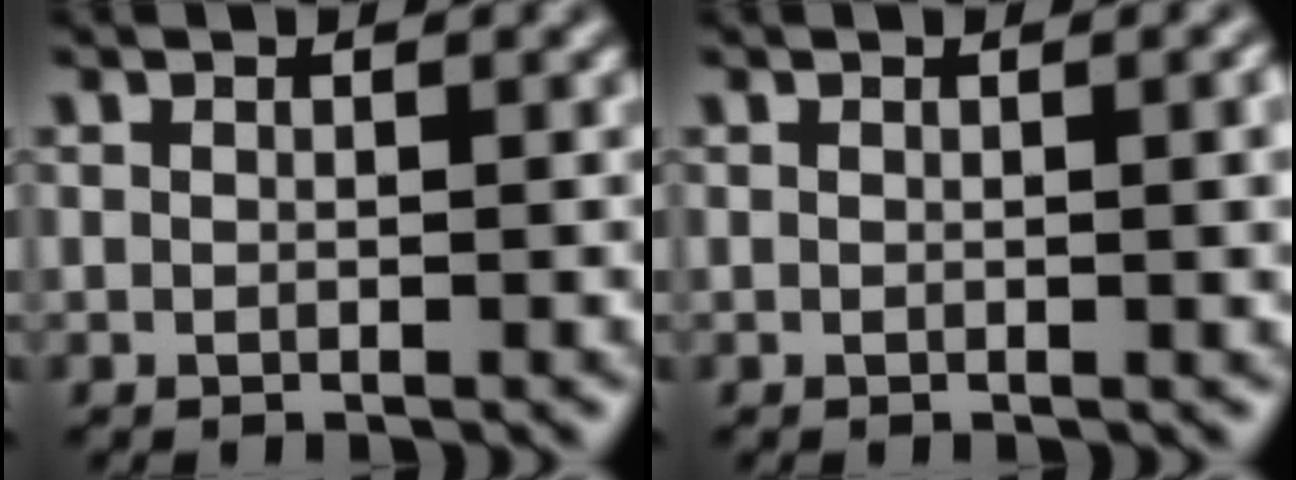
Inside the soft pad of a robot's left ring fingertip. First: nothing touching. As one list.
[{"total": 1.8, "force": [0.1, 0.5, 1.7], "torque": [-0.018, 0.002, 0.000]}]